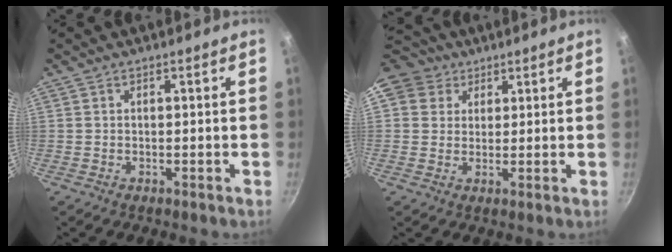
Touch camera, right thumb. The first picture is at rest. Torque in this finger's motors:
{"motor_torque": [0.21, 1.70, 0.52, -0.33, 0.17]}